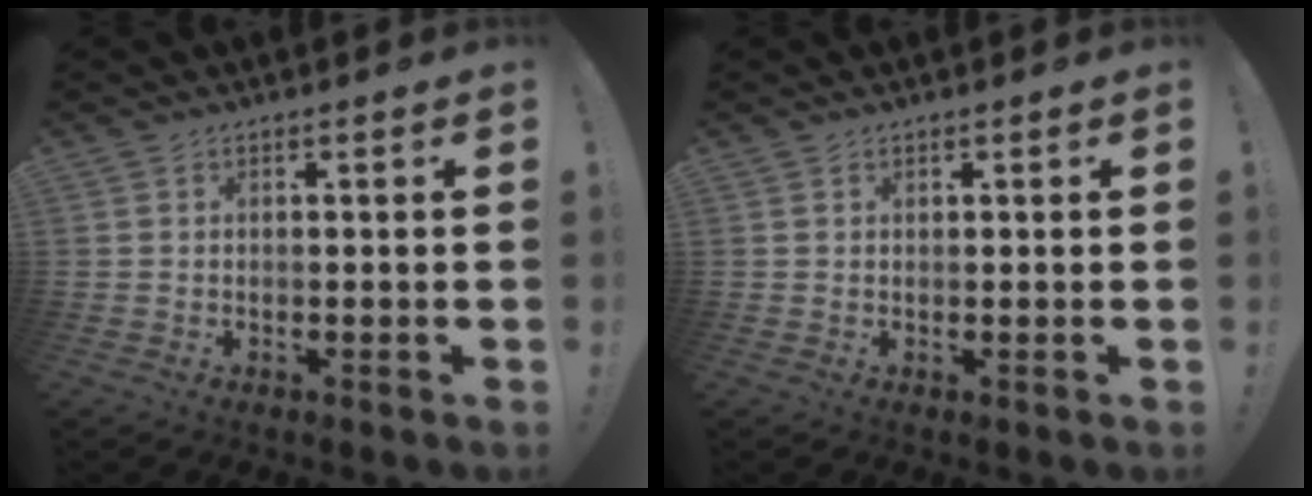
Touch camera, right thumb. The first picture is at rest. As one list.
[{"total": 0.6, "force": [0.6, 0.2, 0.0], "torque": [0.007, -0.002, 0.011]}]